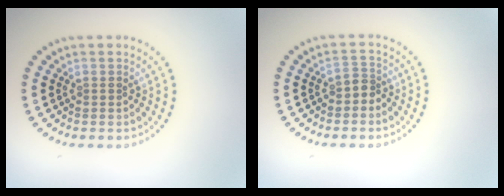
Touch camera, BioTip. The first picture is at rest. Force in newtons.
{"total": 1.4, "press": 1.0, "slide": 0.9}